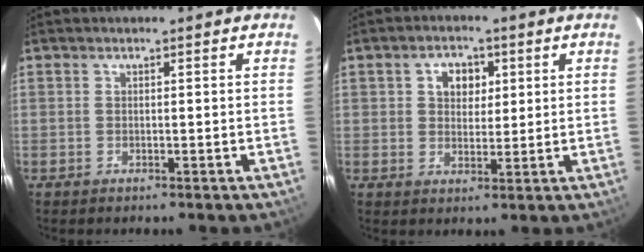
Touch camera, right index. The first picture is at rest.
{"total": 5.0, "force": [1.6, 3.8, 2.7], "torque": [-0.041, 0.014, 0.029]}